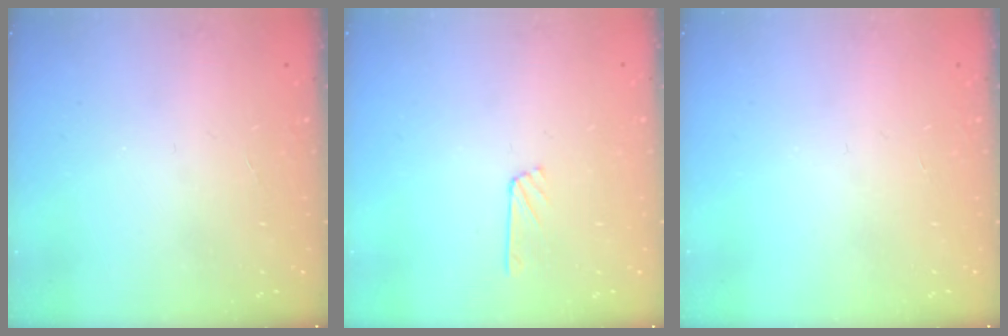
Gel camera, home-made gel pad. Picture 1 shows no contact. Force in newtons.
{"total": 5.1, "press": 5.1, "slide": 0.5}
{"total": 0.0}